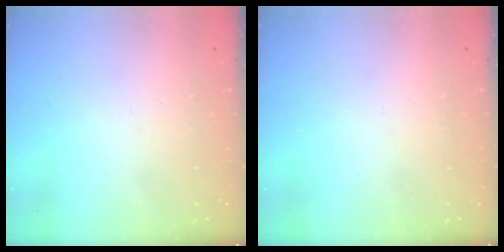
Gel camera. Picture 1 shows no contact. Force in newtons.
{"total": 0.0}